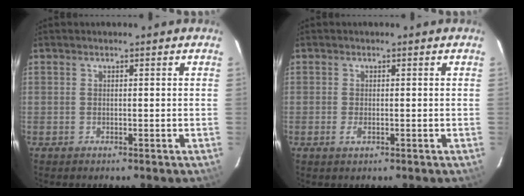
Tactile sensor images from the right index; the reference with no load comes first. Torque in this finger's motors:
{"motor_torque": [0.04, -0.02, 0.02, 0.01]}